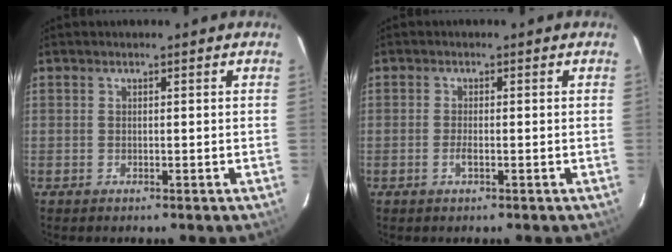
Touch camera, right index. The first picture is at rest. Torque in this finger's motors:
{"motor_torque": [-0.06, 0.13, -0.02, 0.00]}